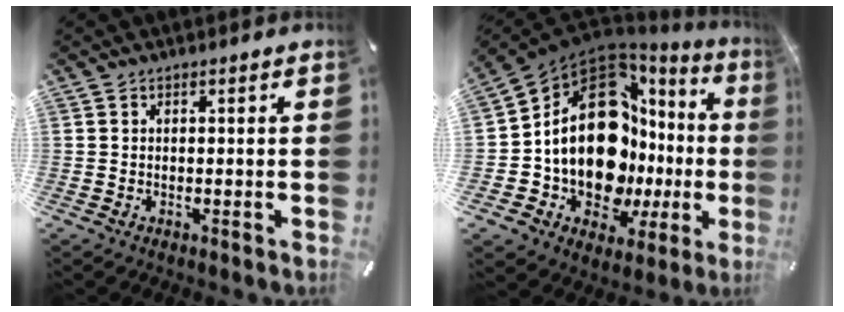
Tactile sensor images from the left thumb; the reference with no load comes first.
{"total": 21.9, "force": [0.1, 14.0, 16.8], "torque": [-0.306, -0.053, 0.017]}